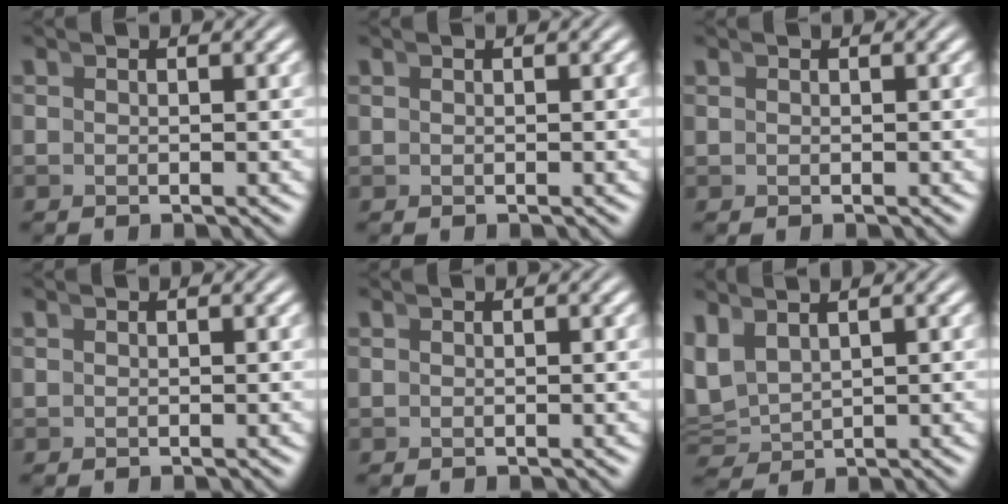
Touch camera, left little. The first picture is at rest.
{"total": 0.0}
{"total": 0.0}
{"total": 0.0}
{"total": 0.0}
{"total": 4.5, "force": [1.0, 3.7, 2.2], "torque": [-0.075, -0.012, 0.028]}